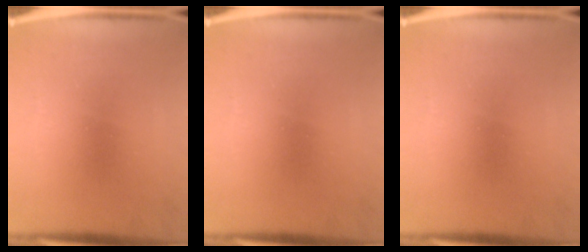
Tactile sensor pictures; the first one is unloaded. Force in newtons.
{"total": 0.0}
{"total": 0.0}